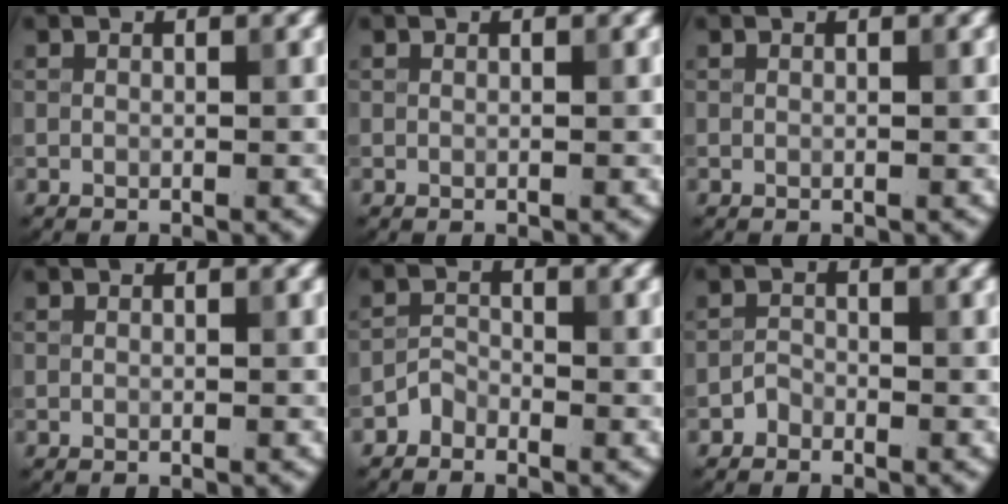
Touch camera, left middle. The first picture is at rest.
{"total": 0.0}
{"total": 0.0}
{"total": 0.0}
{"total": 1.5, "force": [-1.3, 0.7, 0.2], "torque": [0.000, 0.008, -0.028]}
{"total": 1.1, "force": [-0.9, 0.6, 0.1], "torque": [0.001, 0.005, -0.019]}